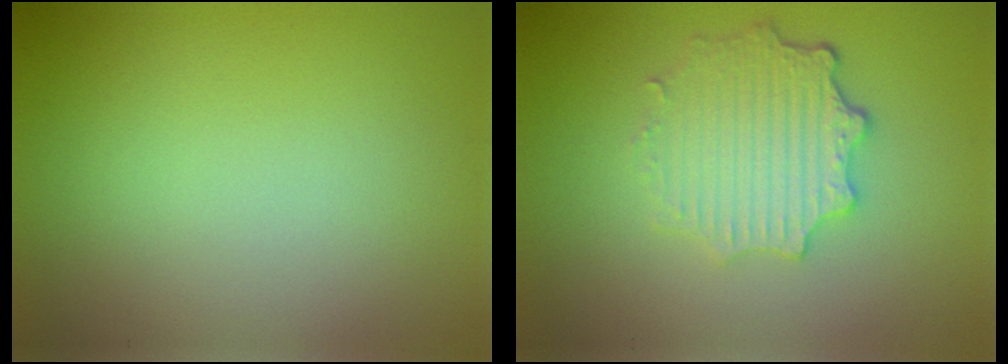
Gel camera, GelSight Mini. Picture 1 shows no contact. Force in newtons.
{"total": 4.6, "press": 3.6, "slide": 2.8}